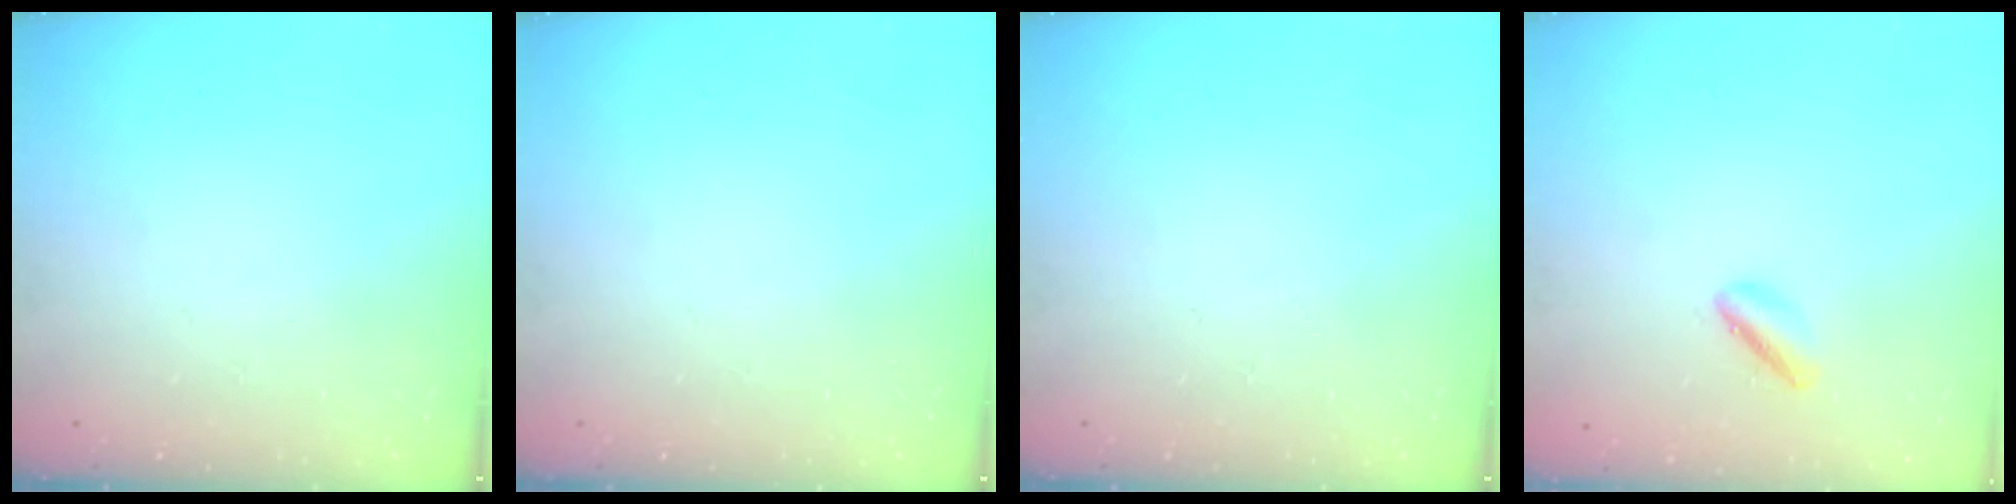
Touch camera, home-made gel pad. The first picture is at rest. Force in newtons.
{"total": 0.0}
{"total": 0.0}
{"total": 2.0, "press": 2.0, "slide": 0.3}